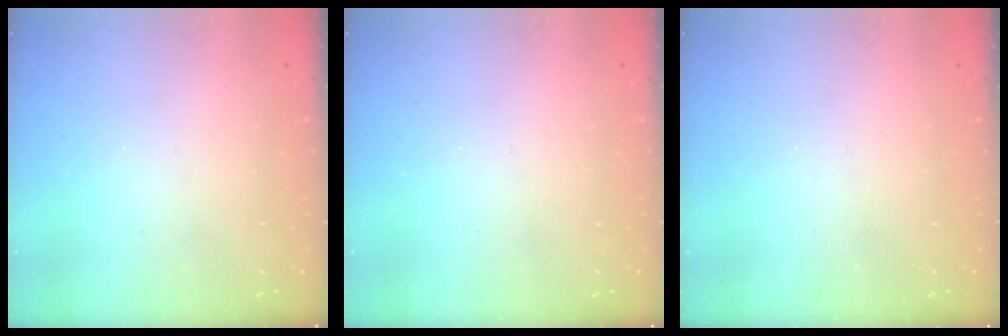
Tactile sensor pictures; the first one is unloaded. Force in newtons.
{"total": 0.0}
{"total": 0.0}